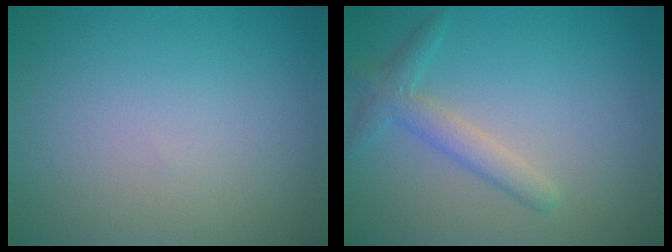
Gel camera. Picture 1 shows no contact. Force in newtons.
{"total": 2.4, "press": 2.4, "slide": 0.2}